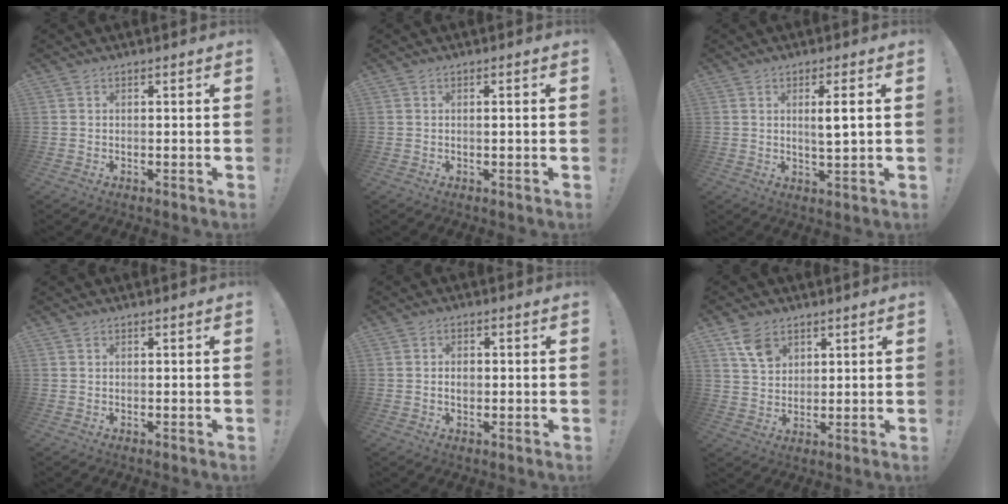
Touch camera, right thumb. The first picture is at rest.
{"total": 1.1, "force": [-0.2, -0.2, 1.1], "torque": [-0.019, 0.001, -0.006]}
{"total": 4.8, "force": [1.1, 0.4, 4.7], "torque": [-0.082, -0.005, 0.013]}
{"total": 0.0}
{"total": 2.5, "force": [-0.2, 2.0, 1.6], "torque": [-0.015, 0.004, -0.007]}
{"total": 7.9, "force": [4.4, 5.6, 3.4], "torque": [-0.047, -0.021, 0.084]}